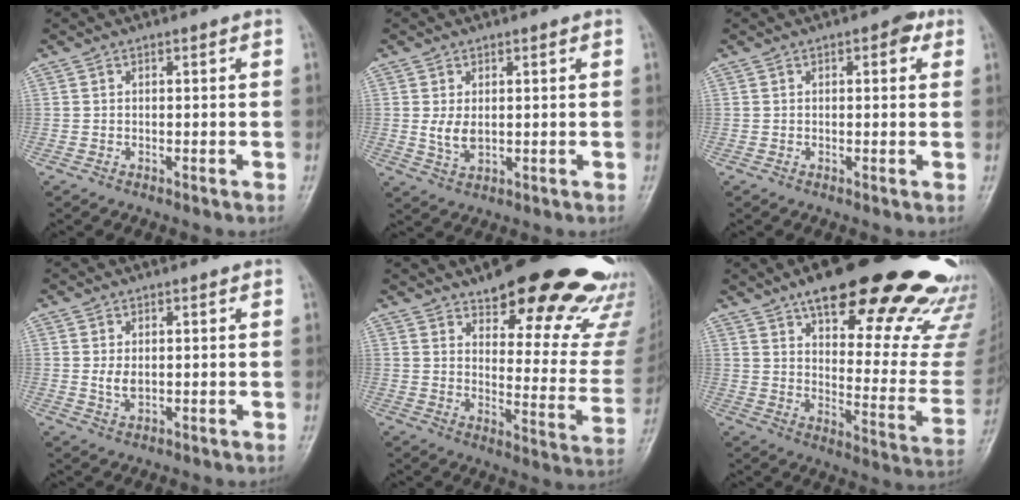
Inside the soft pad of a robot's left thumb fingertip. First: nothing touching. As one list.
[{"total": 3.8, "force": [0.9, 2.3, 2.9], "torque": [-0.050, -0.013, 0.022]}, {"total": 3.0, "force": [1.4, 1.5, 2.2], "torque": [-0.016, 0.000, 0.012]}, {"total": 2.7, "force": [0.8, 1.6, 2.0], "torque": [-0.031, -0.009, 0.018]}, {"total": 26.7, "force": [21.0, 8.5, 14.2], "torque": [-0.137, -0.124, 0.261]}, {"total": 31.8, "force": [23.0, 9.2, 19.9], "torque": [-0.225, -0.095, 0.308]}]